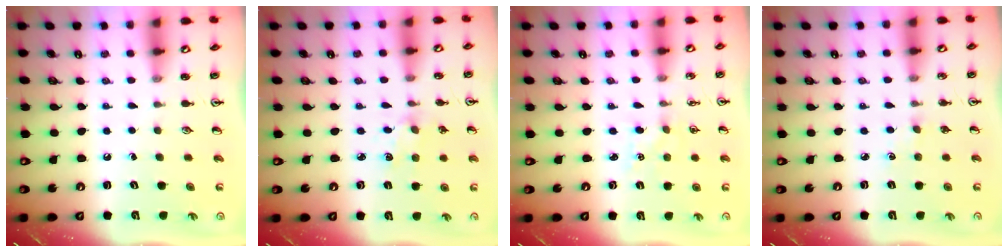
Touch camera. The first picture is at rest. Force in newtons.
{"total": 2.2, "press": 2.2, "slide": 0.2}
{"total": 2.1, "press": 2.1, "slide": 0.3}
{"total": 2.0, "press": 2.0, "slide": 0.3}